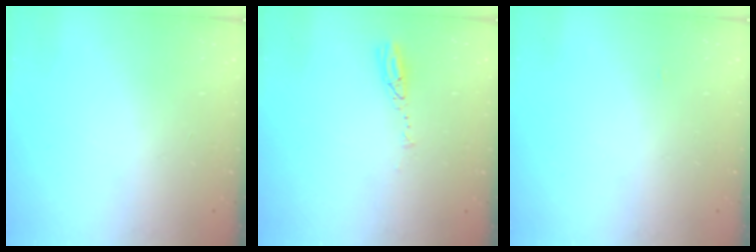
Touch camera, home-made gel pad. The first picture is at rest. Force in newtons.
{"total": 3.7, "press": 3.7, "slide": 0.4}
{"total": 15.5, "press": 3.5, "slide": 15.1}